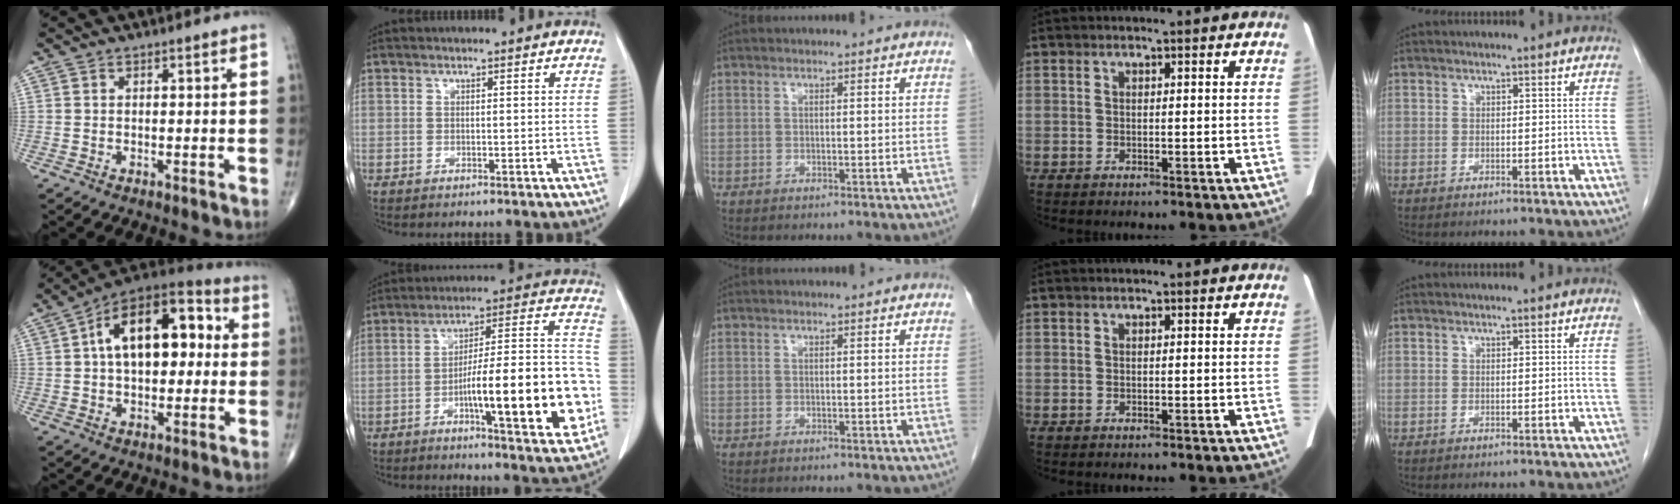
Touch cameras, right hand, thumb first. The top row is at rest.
{"thumb": {"total": 18.9, "force": [3.0, 10.5, 15.4], "torque": [-0.212, 0.038, 0.037]}, "index": {"total": 20.8, "force": [-5.2, 3.5, 19.9], "torque": [-0.245, 0.026, -0.065]}}